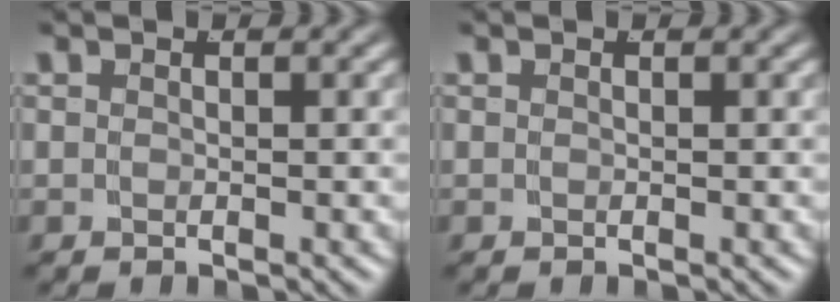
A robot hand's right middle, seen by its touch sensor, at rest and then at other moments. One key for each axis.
{"total": 0.0}